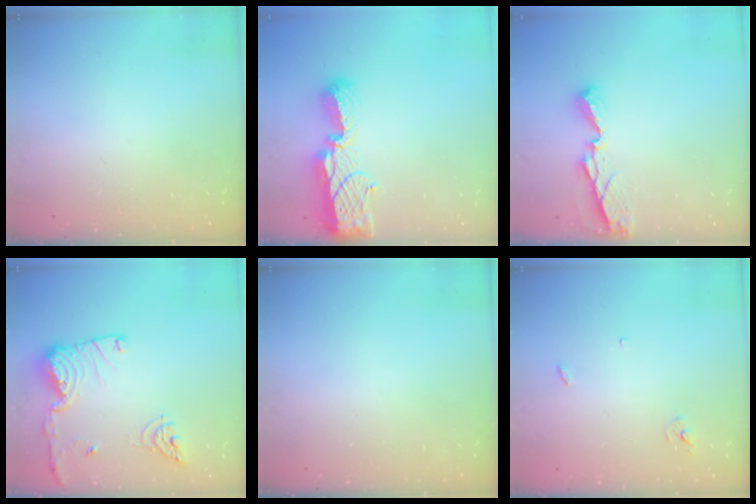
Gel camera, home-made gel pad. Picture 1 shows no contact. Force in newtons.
{"total": 14.1, "press": 14.1, "slide": 0.7}
{"total": 7.2, "press": 7.2, "slide": 0.5}
{"total": 14.9, "press": 14.8, "slide": 1.6}
{"total": 0.0}
{"total": 2.4, "press": 2.4, "slide": 0.1}